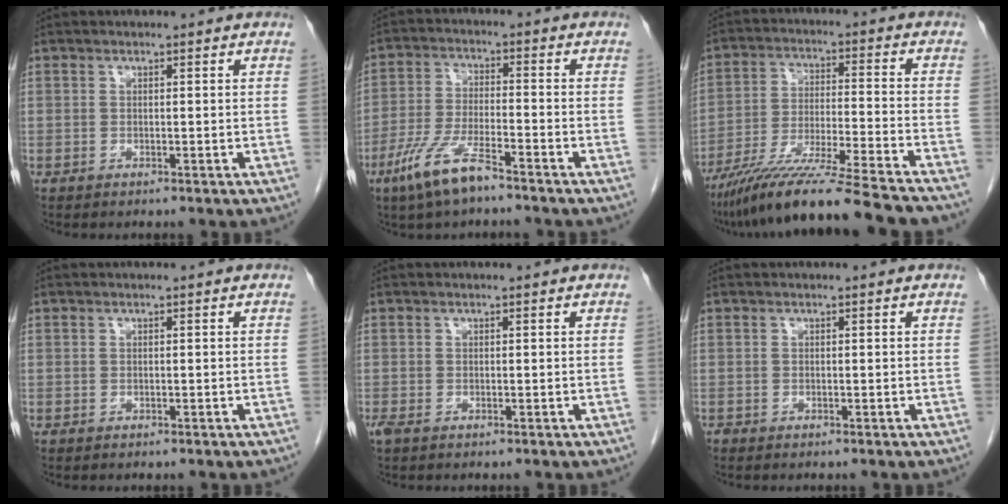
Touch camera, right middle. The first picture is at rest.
{"total": 8.5, "force": [-5.7, 1.3, 6.1], "torque": [-0.131, -0.015, -0.109]}
{"total": 19.2, "force": [-16.1, -0.8, 10.4], "torque": [-0.178, -0.040, -0.269]}
{"total": 0.0}
{"total": 1.4, "force": [-0.8, 0.7, 0.9], "torque": [-0.025, -0.004, -0.013]}
{"total": 0.0}